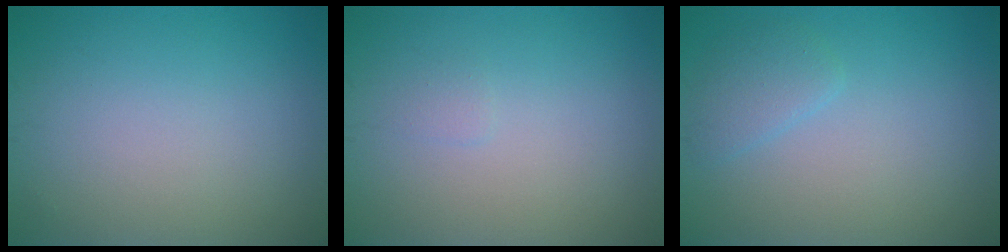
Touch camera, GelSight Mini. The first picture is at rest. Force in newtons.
{"total": 0.5, "press": 0.5, "slide": 0.0}
{"total": 1.7, "press": 1.7, "slide": 0.1}